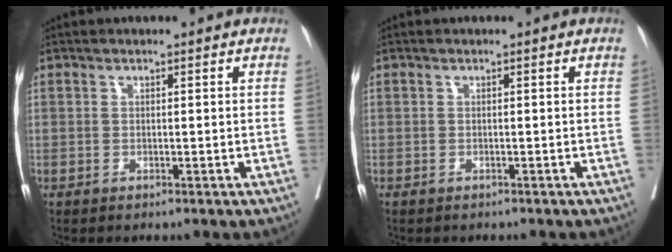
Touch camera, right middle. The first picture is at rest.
{"total": 1.5, "force": [-1.3, 0.6, 0.2], "torque": [-0.011, 0.000, -0.019]}